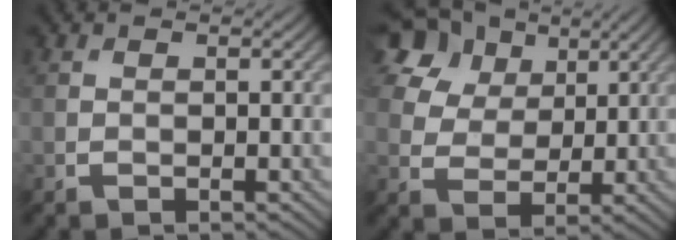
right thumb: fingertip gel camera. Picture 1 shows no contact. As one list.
[{"total": 13.1, "force": [7.3, 9.0, 6.2], "torque": [-0.179, 0.030, 0.151]}]